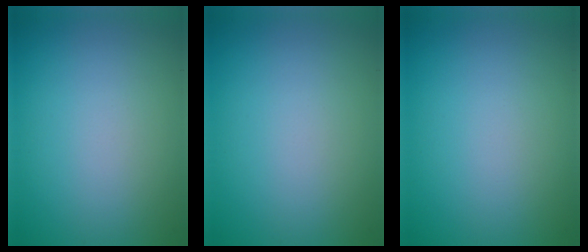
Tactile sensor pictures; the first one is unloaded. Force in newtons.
{"total": 0.0}
{"total": 0.0}